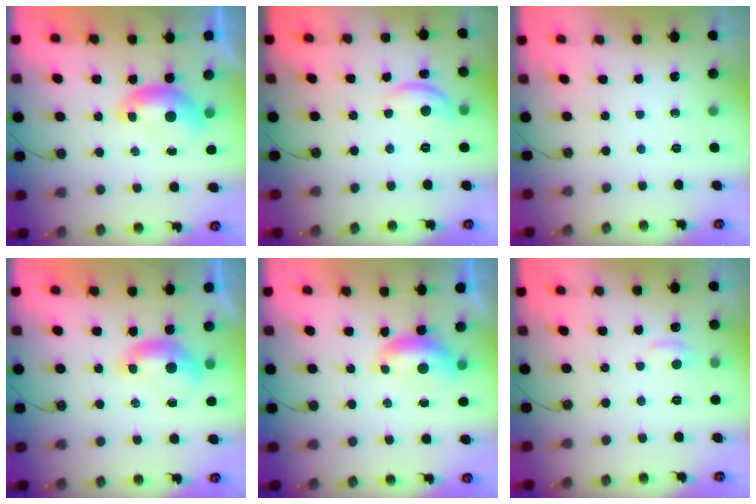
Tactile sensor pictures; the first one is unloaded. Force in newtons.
{"total": 4.4, "press": 4.4, "slide": 0.5}
{"total": 0.0}
{"total": 0.6, "press": 0.1, "slide": 0.6}
{"total": 0.6, "press": 0.0, "slide": 0.6}
{"total": 1.2, "press": 1.0, "slide": 0.7}